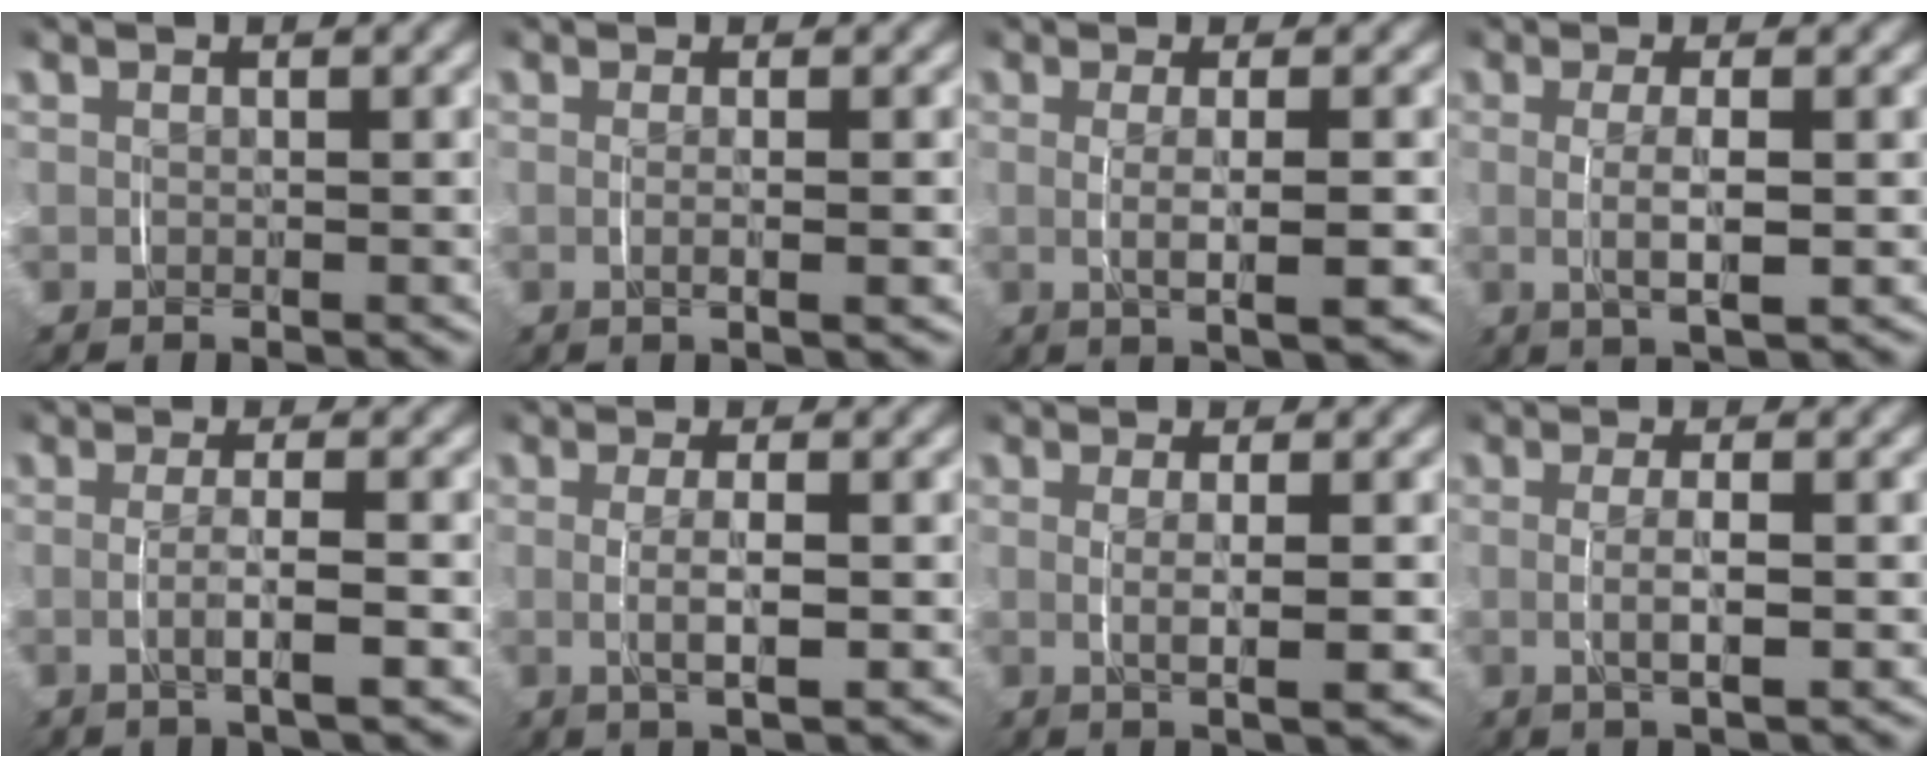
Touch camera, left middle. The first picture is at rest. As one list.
[{"total": 1.5, "force": [0.0, -0.2, 1.5], "torque": [-0.027, -0.003, 0.001]}, {"total": 3.8, "force": [-0.3, 0.5, 3.7], "torque": [-0.056, -0.002, -0.001]}, {"total": 3.6, "force": [-0.2, 0.7, 3.6], "torque": [-0.063, -0.005, 0.002]}, {"total": 2.7, "force": [-0.8, 0.1, 2.6], "torque": [-0.044, -0.001, -0.013]}, {"total": 3.2, "force": [-0.2, 0.6, 3.1], "torque": [-0.054, -0.004, 0.000]}, {"total": 3.1, "force": [0.0, 0.3, 3.0], "torque": [-0.047, -0.003, 0.004]}, {"total": 2.9, "force": [-0.2, 0.5, 2.8], "torque": [-0.049, -0.003, -0.001]}]